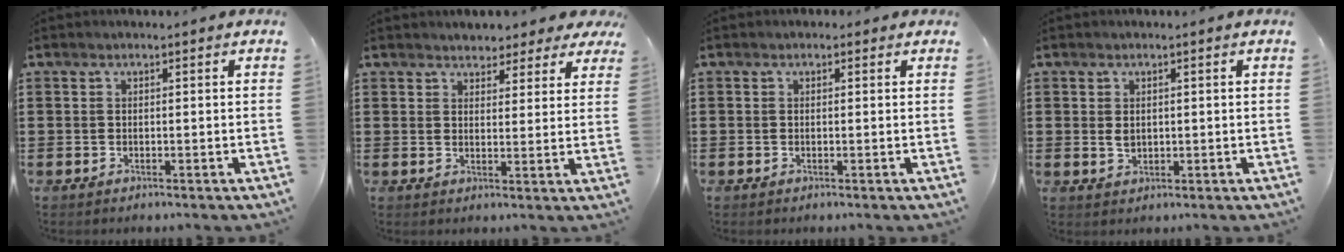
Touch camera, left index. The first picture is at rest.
{"total": 3.1, "force": [2.9, 1.1, 0.2], "torque": [-0.017, -0.005, 0.052]}
{"total": 0.7, "force": [0.0, 0.7, 0.2], "torque": [-0.004, 0.006, -0.002]}
{"total": 1.7, "force": [0.3, 1.3, 1.0], "torque": [-0.024, 0.008, 0.004]}